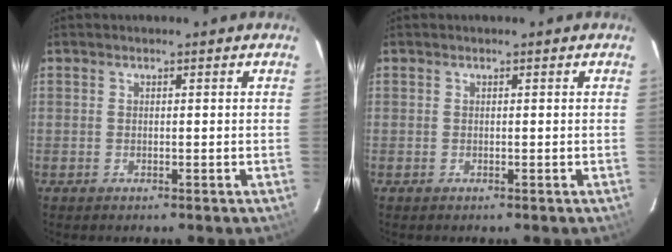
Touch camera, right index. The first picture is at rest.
{"total": 0.0}